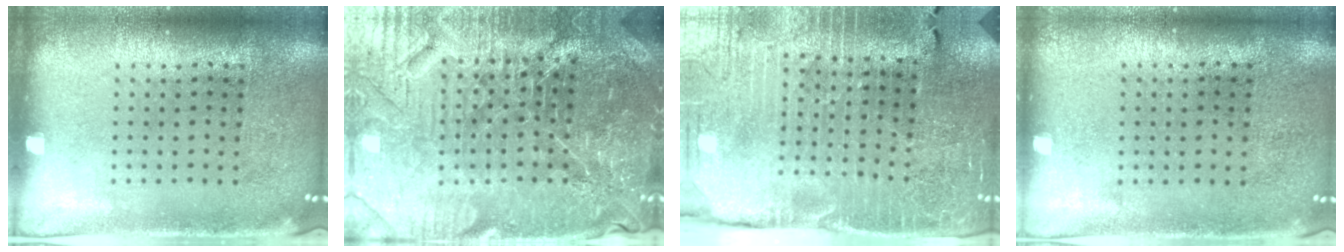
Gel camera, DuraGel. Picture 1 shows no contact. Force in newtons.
{"total": 5.4, "press": 5.1, "slide": 1.8}
{"total": 3.6, "press": 3.6, "slide": 0.4}
{"total": 0.0}